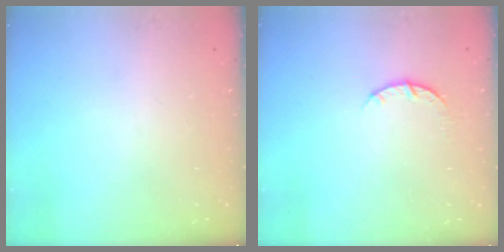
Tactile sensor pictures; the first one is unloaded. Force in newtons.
{"total": 4.3, "press": 4.2, "slide": 0.6}